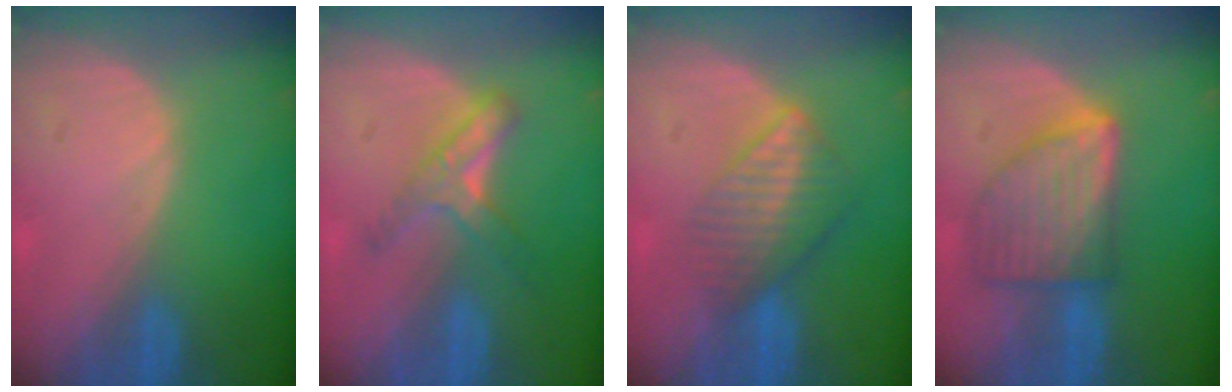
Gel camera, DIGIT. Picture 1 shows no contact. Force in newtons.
{"total": 5.1, "press": 4.9, "slide": 1.6}
{"total": 6.7, "press": 5.9, "slide": 3.1}
{"total": 7.9, "press": 7.9, "slide": 0.3}